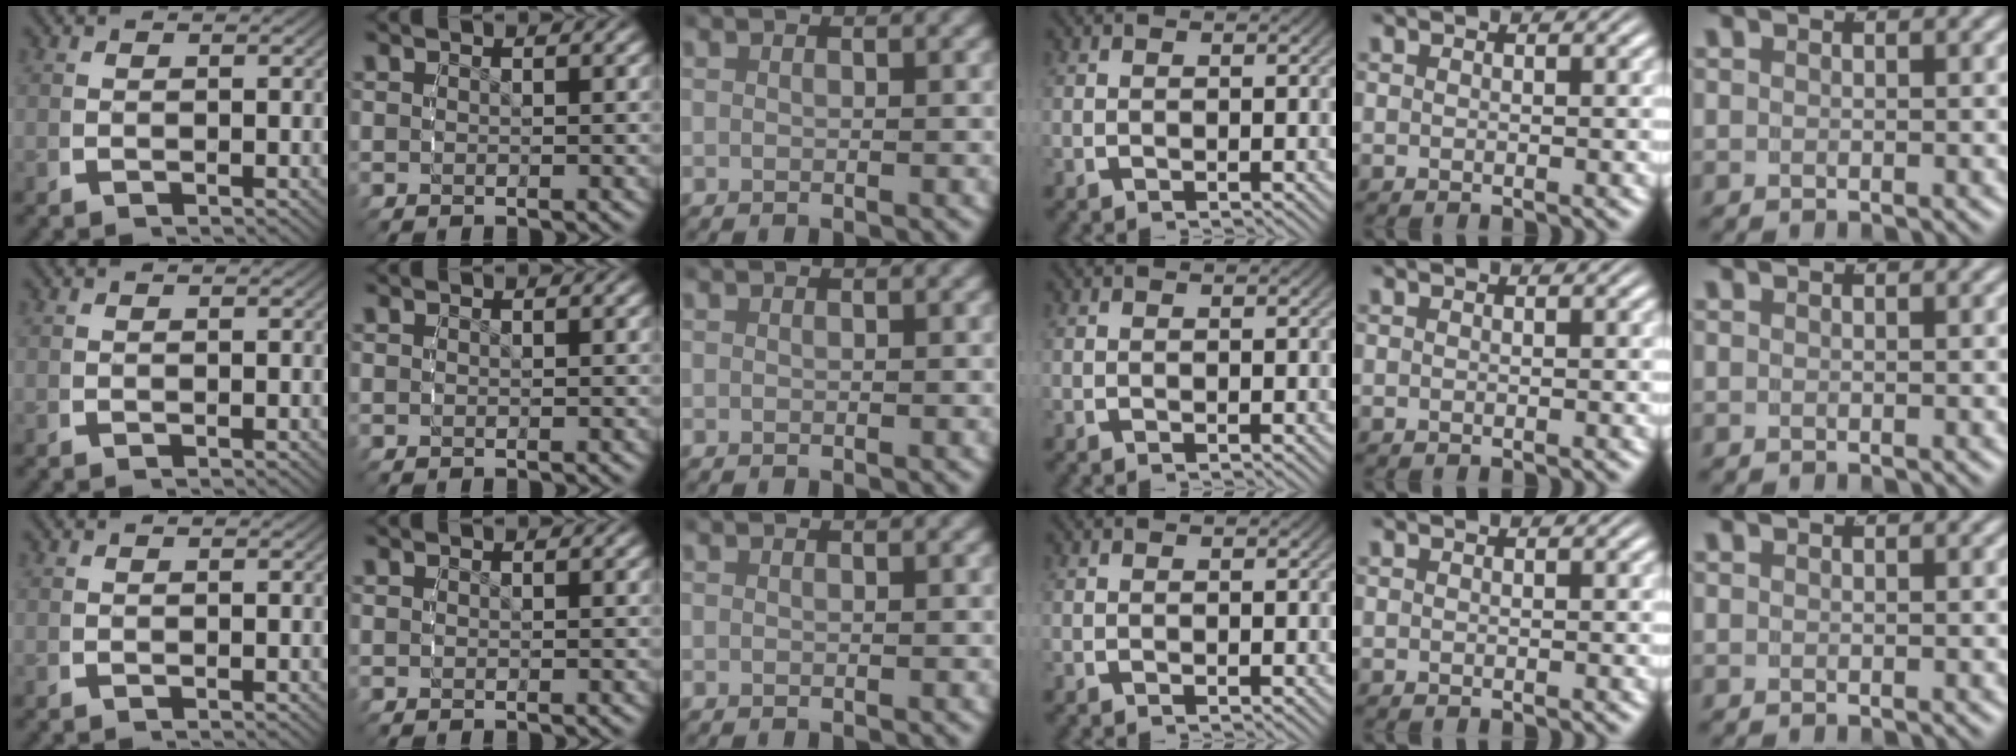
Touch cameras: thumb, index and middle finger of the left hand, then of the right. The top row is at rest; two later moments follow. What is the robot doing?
{"motion": "reach", "object": "stress ball aka squeeze ball"}